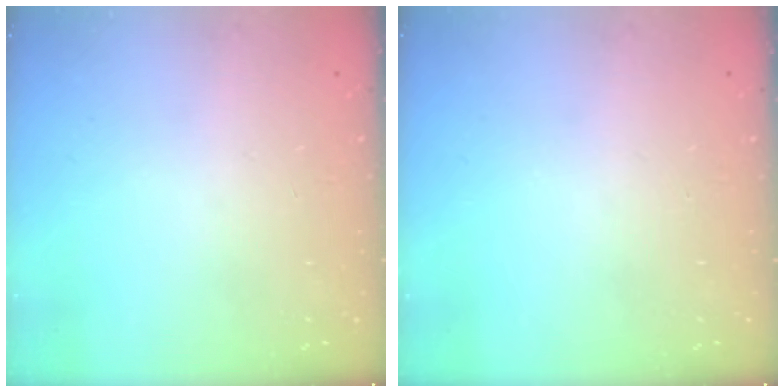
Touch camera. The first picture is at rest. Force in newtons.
{"total": 0.0}